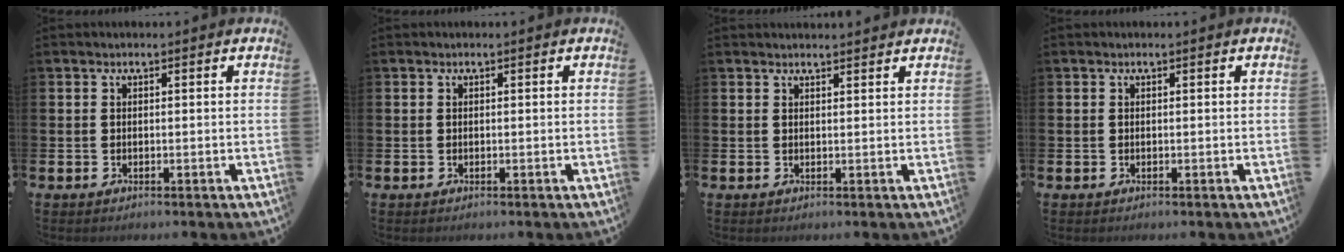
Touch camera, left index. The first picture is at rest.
{"total": 0.0}
{"total": 1.4, "force": [1.4, 0.0, 0.0], "torque": [0.012, -0.010, 0.023]}
{"total": 0.0}